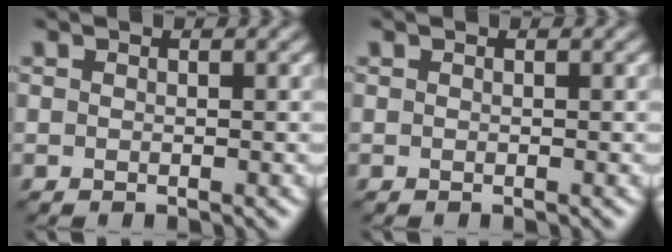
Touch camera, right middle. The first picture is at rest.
{"total": 0.0}